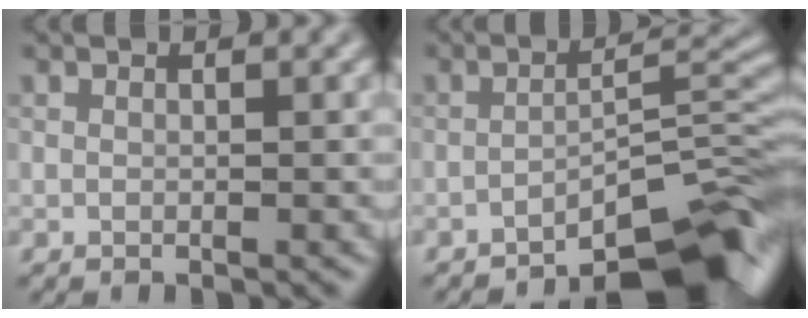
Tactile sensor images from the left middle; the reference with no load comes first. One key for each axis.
{"total": 6.9, "fx": -5.0, "fy": 0.9, "fz": 4.6, "tx": -0.061, "ty": 0.013, "tz": -0.074}